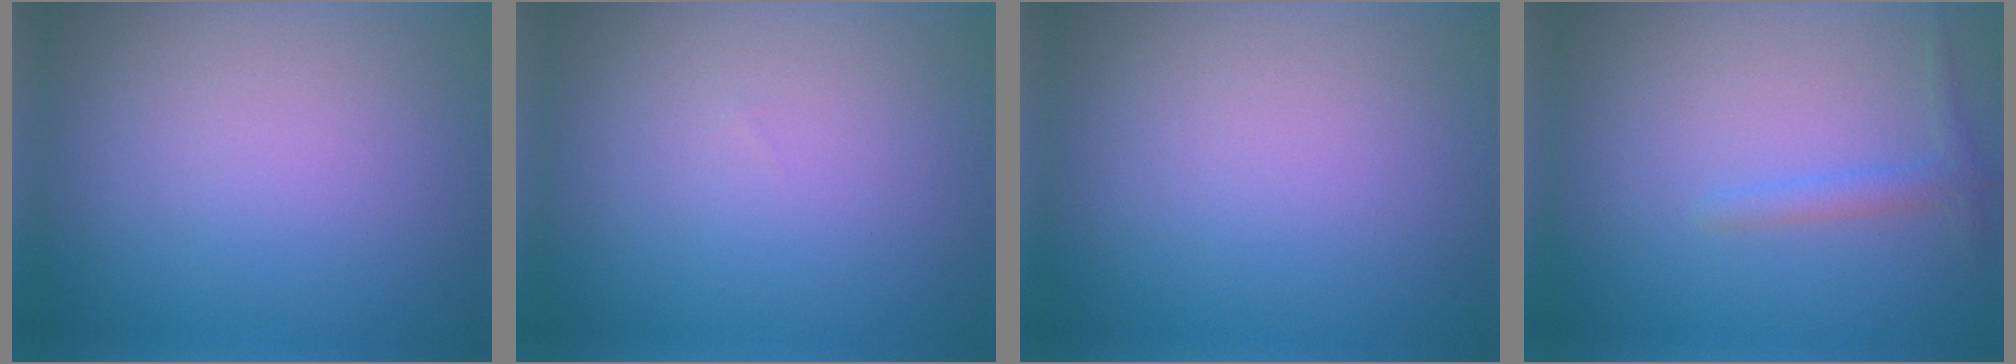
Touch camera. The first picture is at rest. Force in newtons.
{"total": 0.0}
{"total": 0.0}
{"total": 1.3, "press": 1.3, "slide": 0.1}